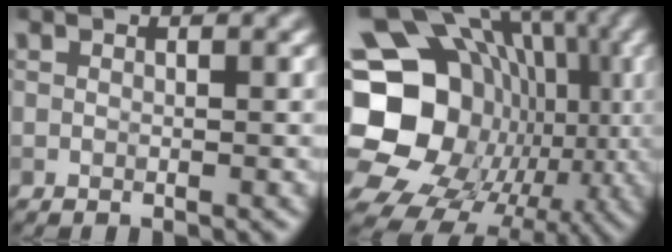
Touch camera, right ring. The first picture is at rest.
{"total": 22.8, "force": [-1.7, 19.5, 11.6], "torque": [-0.202, 0.004, -0.057]}